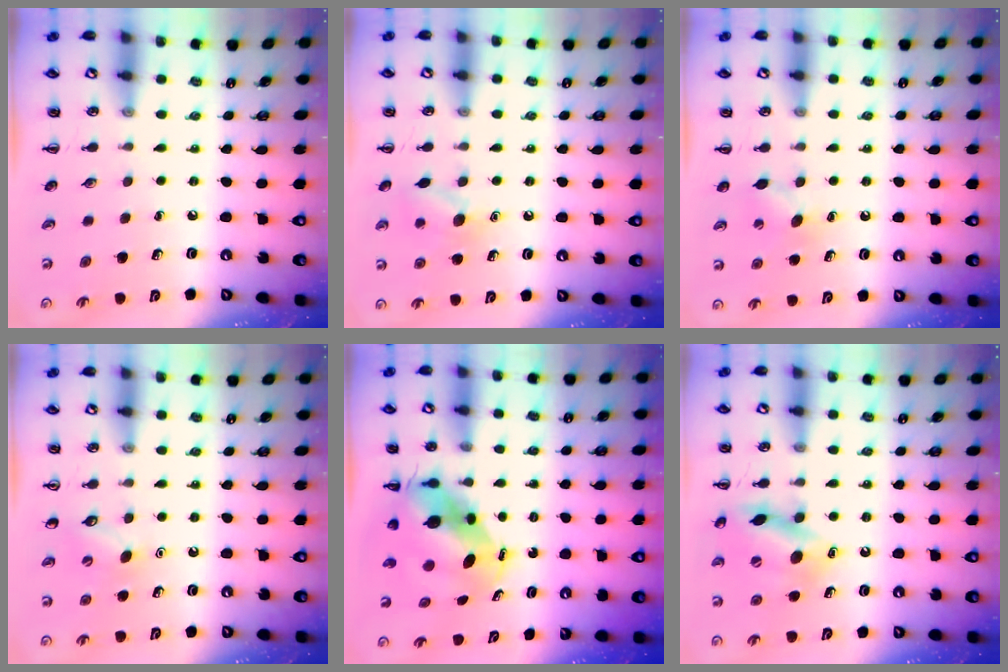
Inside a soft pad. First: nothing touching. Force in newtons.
{"total": 9.0, "press": 9.0, "slide": 0.9}
{"total": 6.5, "press": 6.3, "slide": 1.6}
{"total": 5.4, "press": 5.2, "slide": 1.4}
{"total": 6.9, "press": 6.7, "slide": 1.9}
{"total": 14.8, "press": 14.6, "slide": 2.5}